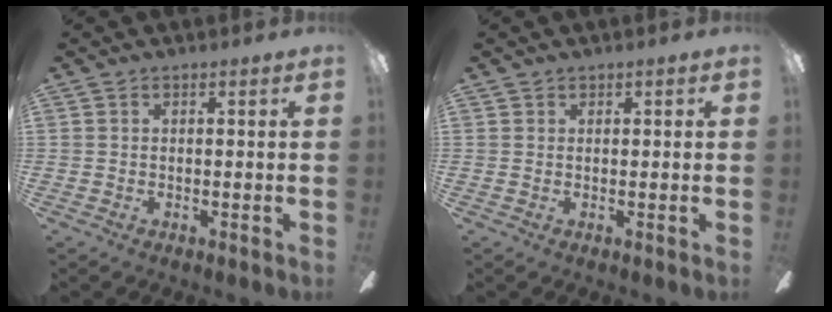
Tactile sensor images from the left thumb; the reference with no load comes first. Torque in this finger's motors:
{"motor_torque": [-0.01, 0.19, -0.43, 0.06, 0.00]}